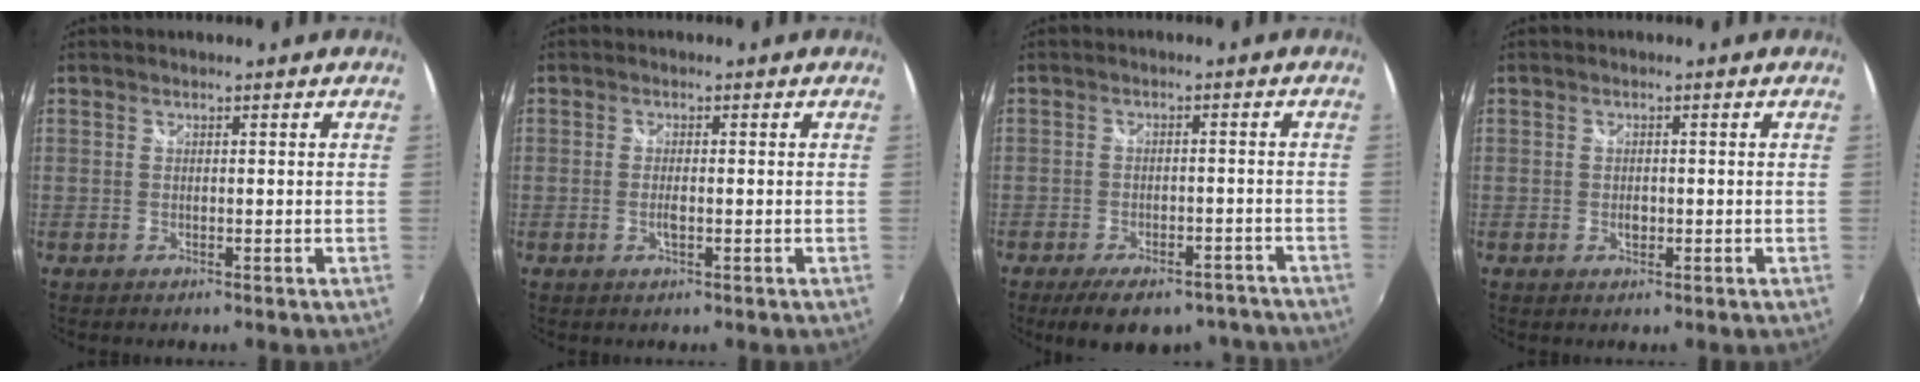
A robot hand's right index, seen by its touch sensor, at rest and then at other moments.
{"total": 2.0, "force": [-0.5, 0.5, 1.8], "torque": [-0.036, -0.003, -0.009]}
{"total": 14.1, "force": [-11.3, 5.7, 6.3], "torque": [-0.121, 0.000, -0.142]}
{"total": 1.4, "force": [-0.4, 0.9, 1.0], "torque": [-0.017, 0.000, -0.007]}